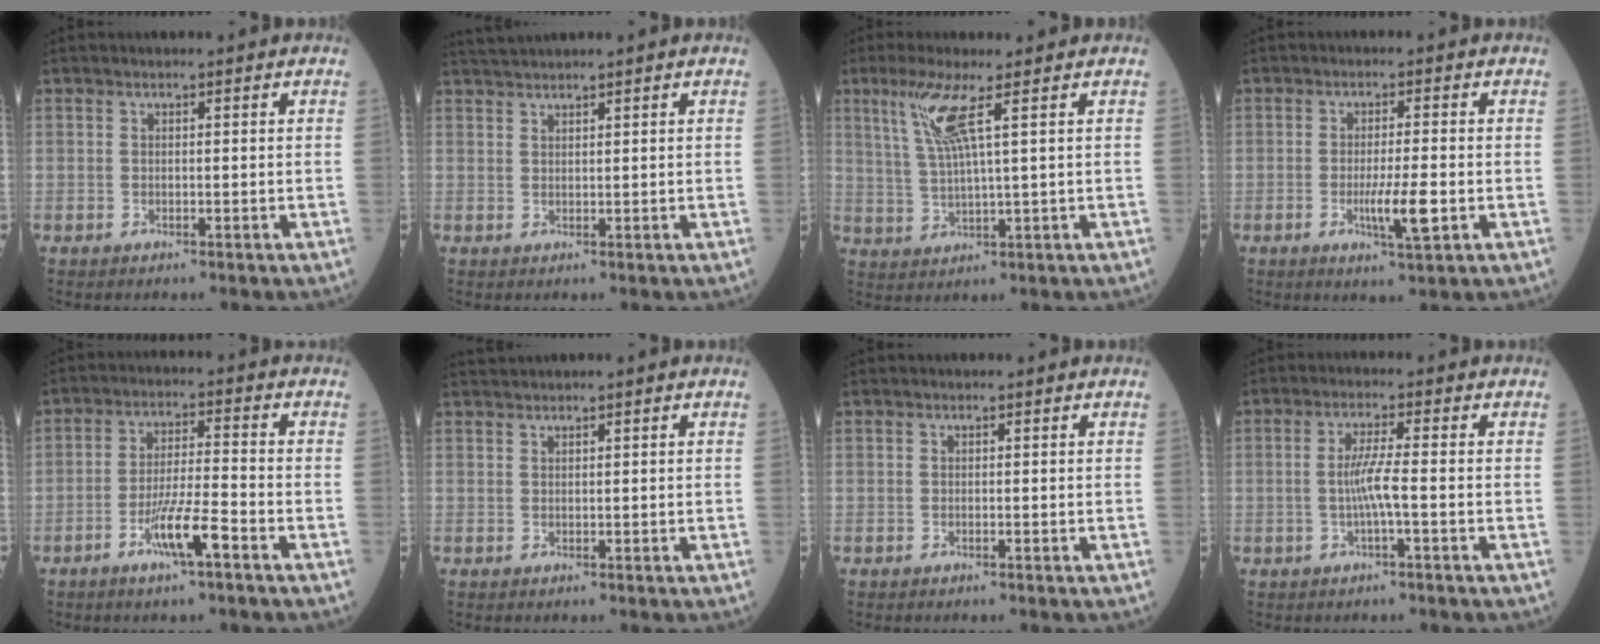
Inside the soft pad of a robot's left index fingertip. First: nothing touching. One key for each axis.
{"total": 2.2, "fx": 2.0, "fy": -0.6, "fz": 0.4, "tx": -0.012, "ty": 0.015, "tz": 0.048}
{"total": 6.3, "fx": 2.8, "fy": -0.4, "fz": 5.6, "tx": -0.122, "ty": -0.002, "tz": 0.061}
{"total": 5.3, "fx": -1.5, "fy": 0.2, "fz": 5.1, "tx": -0.097, "ty": -0.011, "tz": -0.025}
{"total": 7.1, "fx": -3.9, "fy": 0.4, "fz": 5.9, "tx": -0.117, "ty": -0.005, "tz": -0.073}
{"total": 0.9, "fx": 0.8, "fy": -0.2, "fz": 0.3, "tx": -0.008, "ty": 0.017, "tz": 0.022}
{"total": 0.0}
{"total": 4.1, "fx": -0.8, "fy": -0.3, "fz": 4.0, "tx": -0.082, "ty": 0.001, "tz": -0.017}